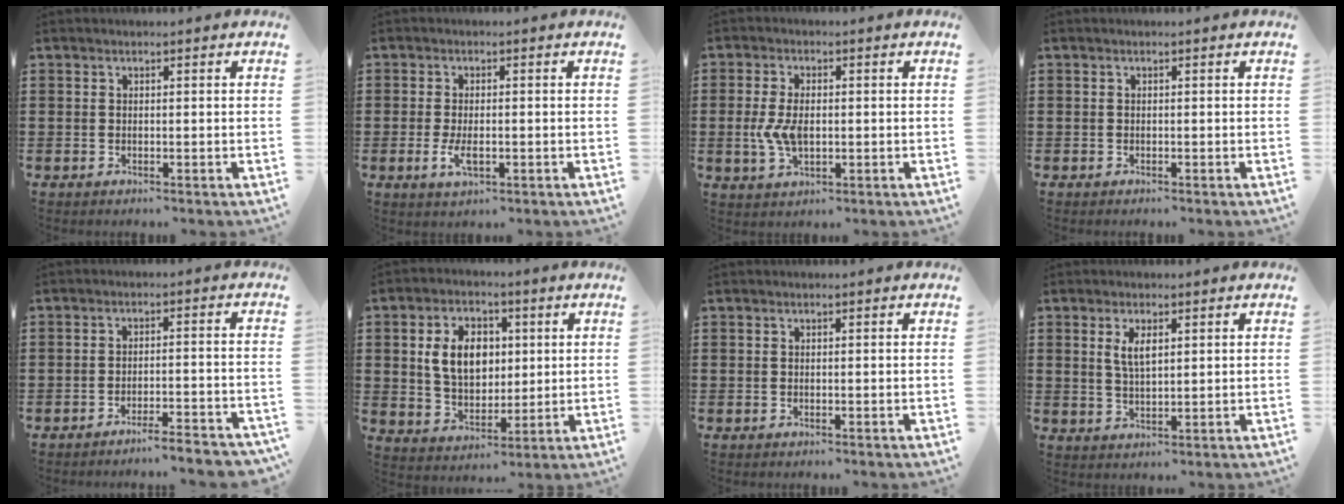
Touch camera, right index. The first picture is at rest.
{"total": 3.3, "force": [-0.7, 1.4, 2.9], "torque": [-0.066, -0.005, -0.015]}
{"total": 5.3, "force": [-0.4, 3.0, 4.4], "torque": [-0.105, 0.001, -0.012]}
{"total": 0.5, "force": [-0.3, 0.4, 0.0], "torque": [0.000, 0.004, -0.008]}
{"total": 3.5, "force": [-3.3, -0.4, 1.1], "torque": [-0.020, -0.005, -0.068]}
{"total": 8.4, "force": [1.5, 6.0, 5.7], "torque": [-0.126, 0.010, 0.020]}
{"total": 0.0}
{"total": 3.5, "force": [1.3, 1.3, 3.0], "torque": [-0.063, 0.004, 0.021]}